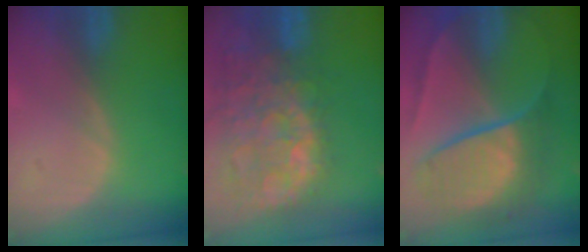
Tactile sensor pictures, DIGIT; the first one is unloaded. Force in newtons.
{"total": 14.9, "press": 12.0, "slide": 8.8}
{"total": 10.7, "press": 10.6, "slide": 1.0}